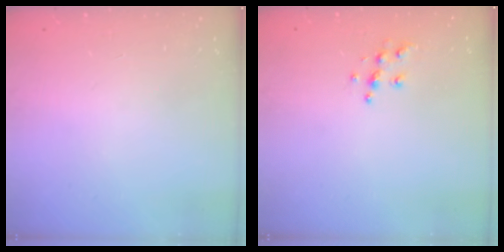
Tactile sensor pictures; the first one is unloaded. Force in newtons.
{"total": 5.9, "press": 5.9, "slide": 0.2}